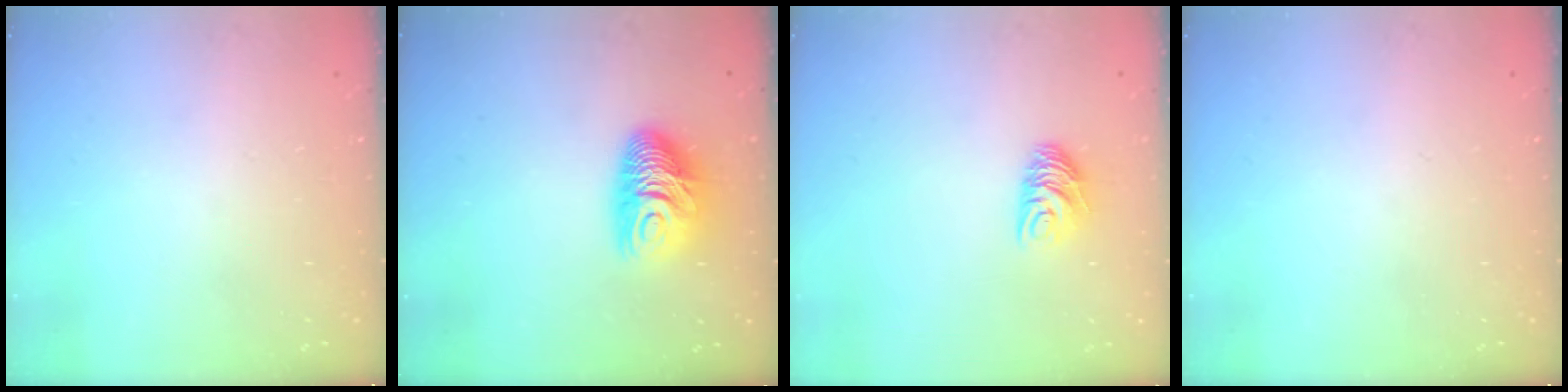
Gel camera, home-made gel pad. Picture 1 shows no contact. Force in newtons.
{"total": 11.0, "press": 11.0, "slide": 0.8}
{"total": 7.3, "press": 7.3, "slide": 0.4}
{"total": 0.0}